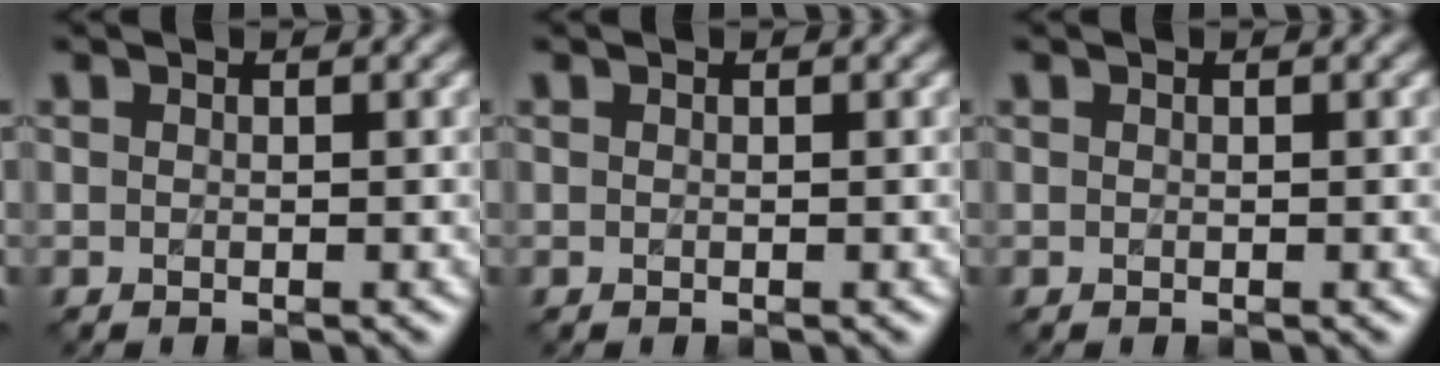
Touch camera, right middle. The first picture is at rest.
{"total": 0.0}
{"total": 0.0}